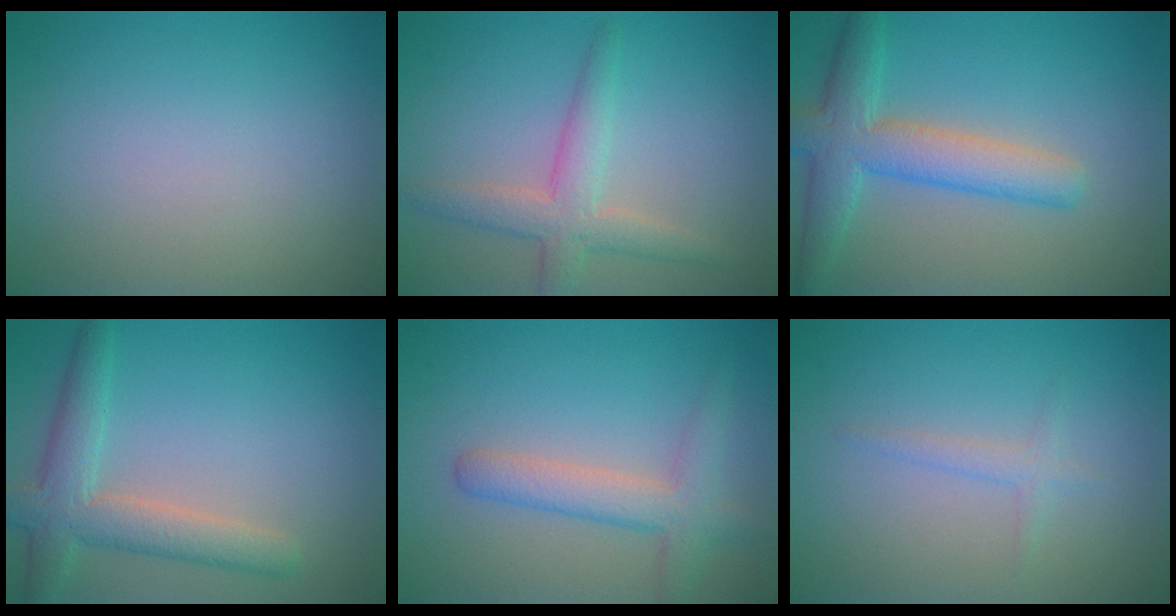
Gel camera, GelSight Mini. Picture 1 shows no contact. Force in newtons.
{"total": 3.6, "press": 3.6, "slide": 0.2}
{"total": 5.6, "press": 5.6, "slide": 0.2}
{"total": 4.8, "press": 4.8, "slide": 0.3}
{"total": 3.4, "press": 3.4, "slide": 0.1}
{"total": 1.2, "press": 1.2, "slide": 0.1}